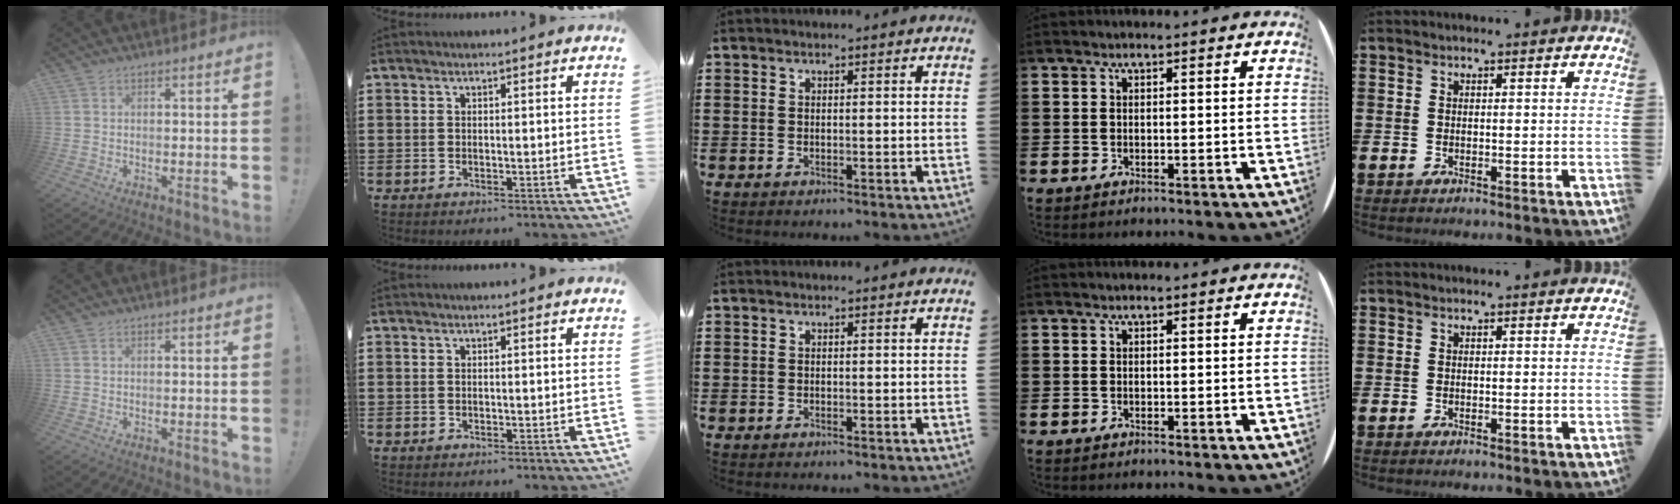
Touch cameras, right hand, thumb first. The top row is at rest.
{}